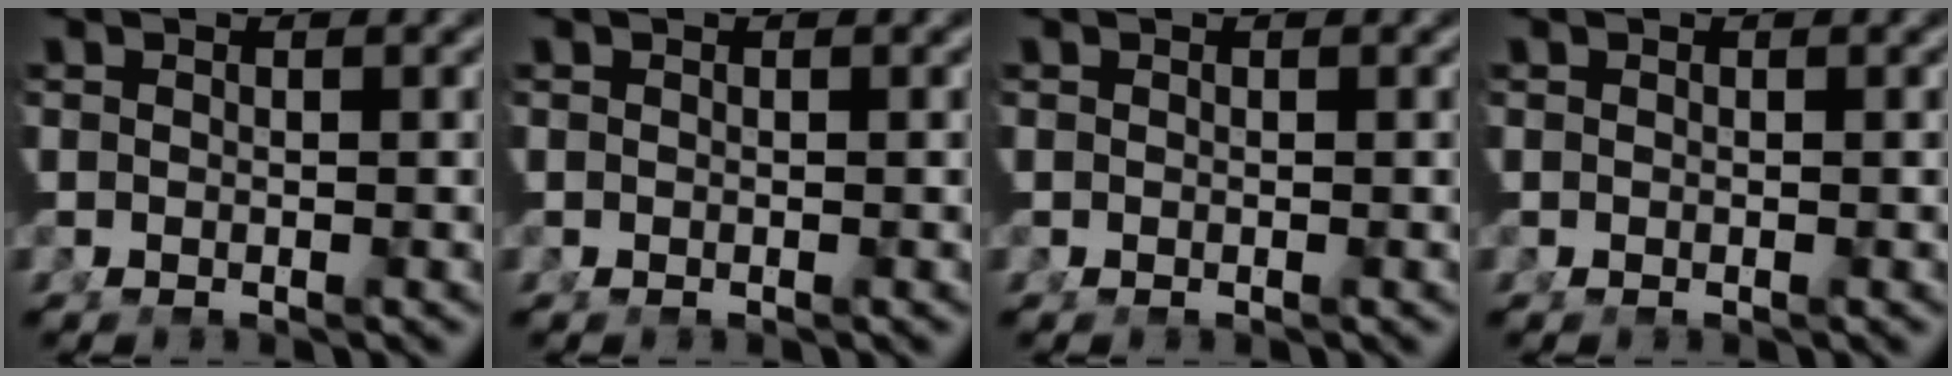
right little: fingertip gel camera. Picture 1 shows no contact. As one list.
[{"total": 0.0}, {"total": 0.0}, {"total": 0.0}]